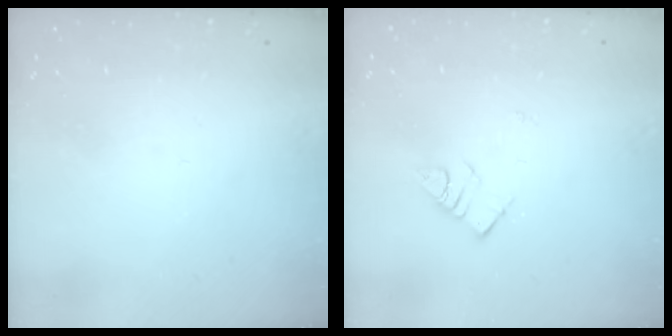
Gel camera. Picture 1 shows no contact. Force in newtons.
{"total": 5.0, "press": 5.0, "slide": 0.2}